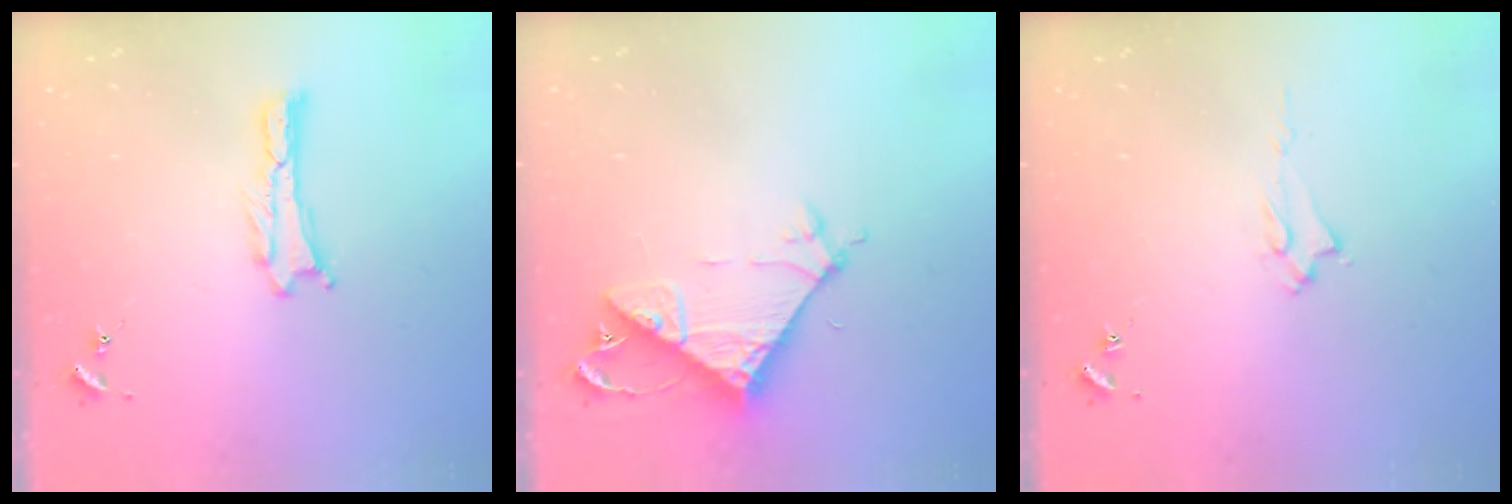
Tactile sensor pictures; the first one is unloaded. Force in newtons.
{"total": 8.7, "press": 8.7, "slide": 0.4}
{"total": 1.9, "press": 1.8, "slide": 0.4}